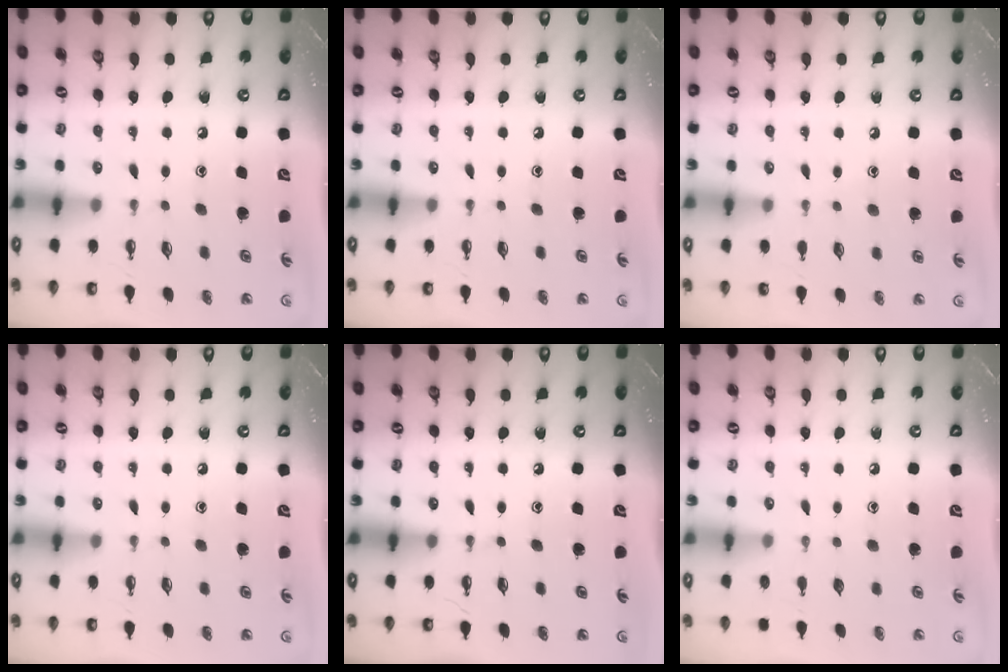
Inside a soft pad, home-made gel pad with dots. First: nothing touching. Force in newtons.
{"total": 0.0}
{"total": 2.7, "press": 2.6, "slide": 0.3}
{"total": 0.0}
{"total": 0.0}
{"total": 0.0}